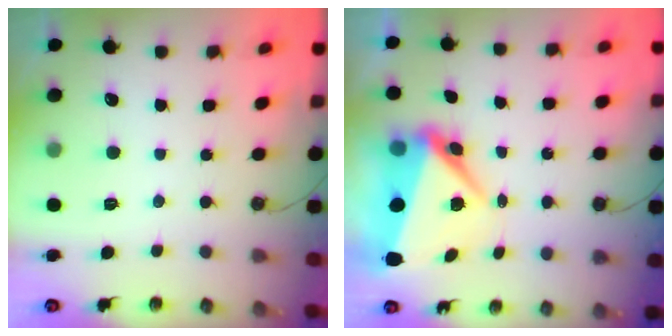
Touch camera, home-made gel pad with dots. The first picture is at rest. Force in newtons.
{"total": 8.4, "press": 8.2, "slide": 1.8}